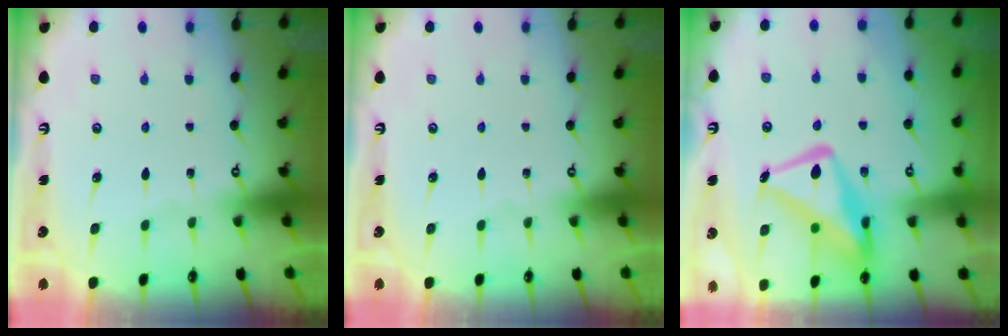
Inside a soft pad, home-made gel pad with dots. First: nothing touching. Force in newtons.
{"total": 0.0}
{"total": 17.1, "press": 17.1, "slide": 1.7}